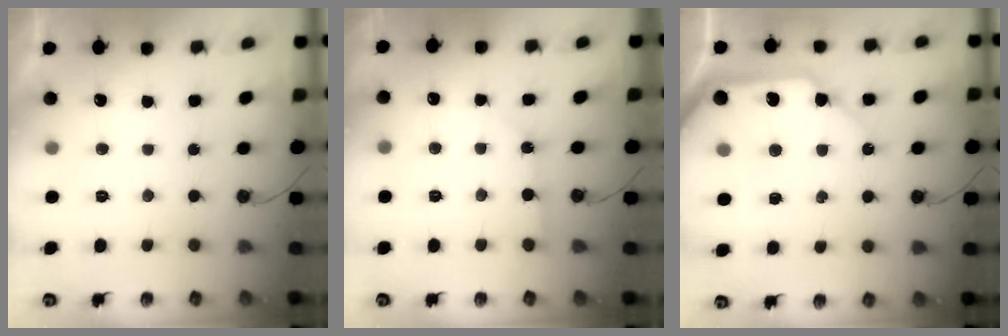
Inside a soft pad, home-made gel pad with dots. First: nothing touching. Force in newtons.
{"total": 4.3, "press": 4.3, "slide": 0.5}
{"total": 15.8, "press": 15.6, "slide": 2.3}